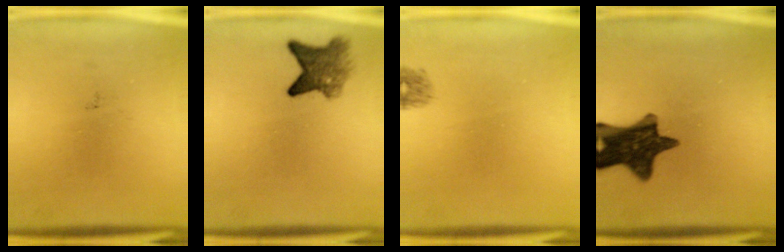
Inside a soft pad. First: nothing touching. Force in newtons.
{"total": 5.2}
{"total": 1.0}
{"total": 13.0}